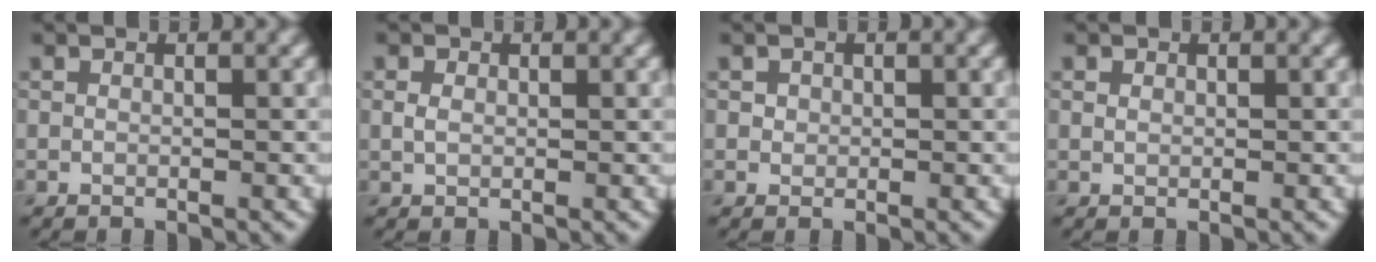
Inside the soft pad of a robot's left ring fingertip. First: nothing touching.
{"total": 1.1, "force": [0.2, 0.8, 0.7], "torque": [-0.016, 0.002, 0.002]}
{"total": 0.7, "force": [0.2, 0.7, 0.2], "torque": [0.002, -0.003, 0.002]}
{"total": 0.6, "force": [0.3, 0.5, 0.3], "torque": [-0.005, 0.000, 0.005]}